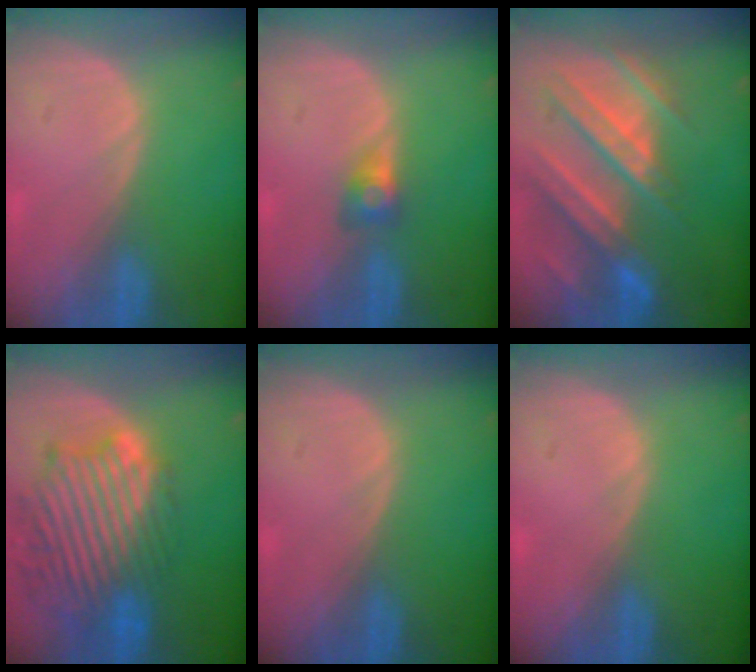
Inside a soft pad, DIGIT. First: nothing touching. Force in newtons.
{"total": 2.8, "press": 2.4, "slide": 1.5}
{"total": 11.1, "press": 9.8, "slide": 5.1}
{"total": 13.5, "press": 11.8, "slide": 6.5}
{"total": 0.0}
{"total": 0.0}